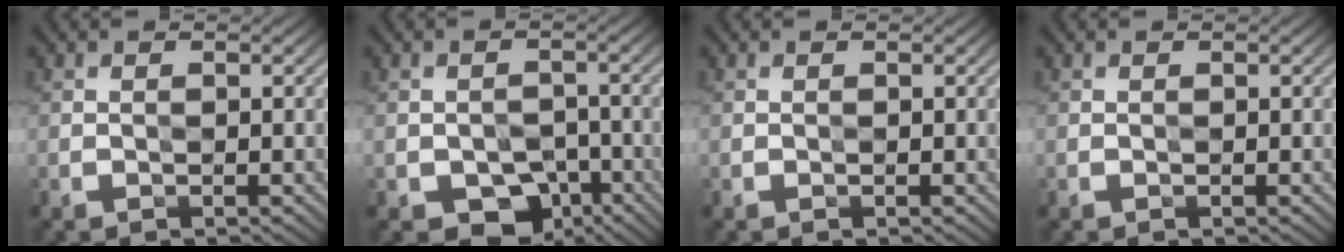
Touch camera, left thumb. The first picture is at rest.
{"total": 6.8, "force": [-3.8, 4.6, 3.3], "torque": [-0.046, -0.008, -0.060]}
{"total": 0.0}
{"total": 0.0}